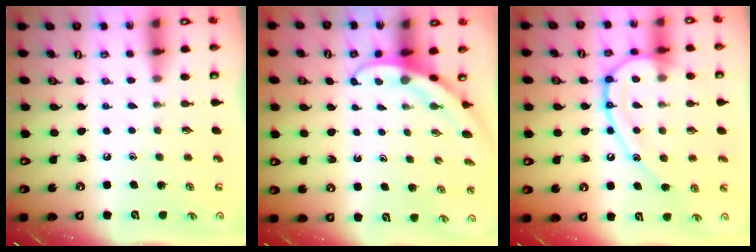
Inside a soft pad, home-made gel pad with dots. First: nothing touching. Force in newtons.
{"total": 3.1, "press": 3.1, "slide": 0.1}
{"total": 15.6, "press": 15.5, "slide": 1.6}